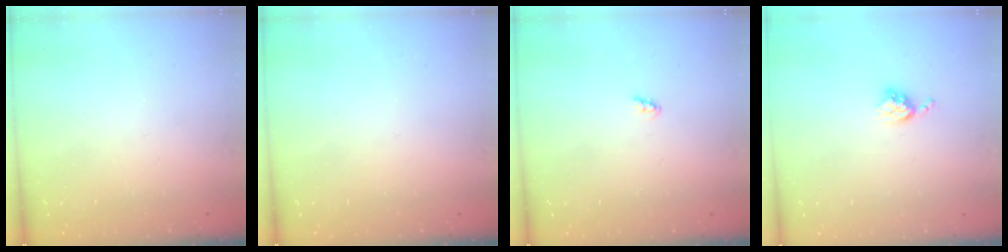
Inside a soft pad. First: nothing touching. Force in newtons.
{"total": 0.0}
{"total": 2.4, "press": 2.4, "slide": 0.3}
{"total": 4.0, "press": 4.0, "slide": 0.5}